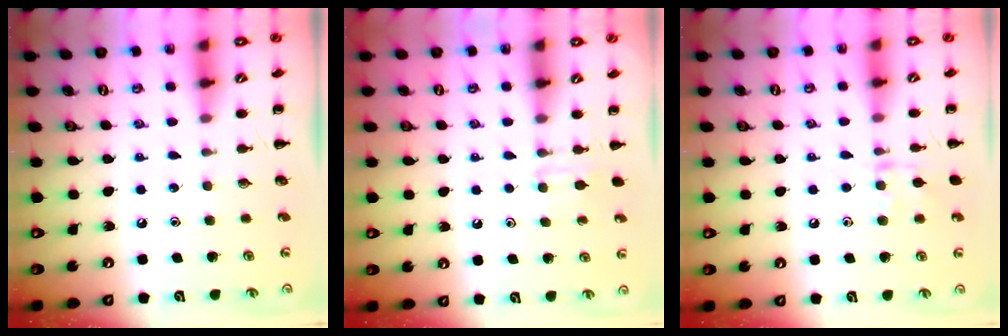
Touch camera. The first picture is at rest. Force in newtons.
{"total": 4.4, "press": 4.2, "slide": 1.4}
{"total": 7.1, "press": 7.0, "slide": 1.1}